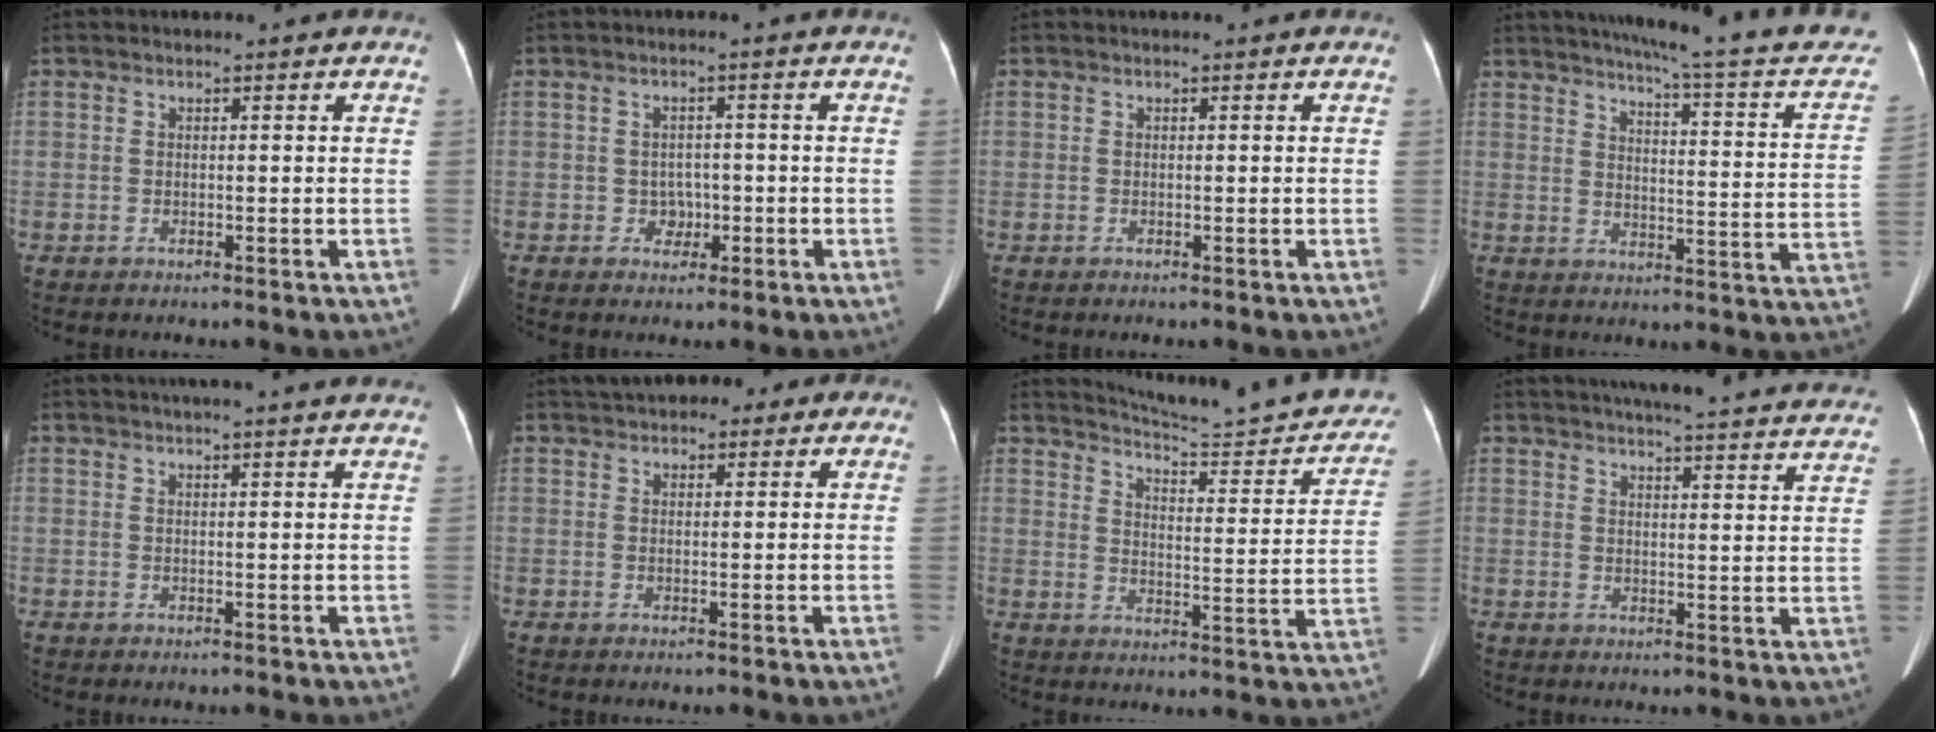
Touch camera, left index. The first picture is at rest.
{"total": 2.3, "force": [-0.8, 2.0, 0.9], "torque": [-0.007, 0.007, -0.009]}
{"total": 0.0}
{"total": 21.8, "force": [18.4, 1.2, 11.6], "torque": [-0.151, -0.037, 0.212]}
{"total": 10.0, "force": [8.7, 0.1, 4.8], "torque": [-0.067, 0.029, 0.096]}
{"total": 6.6, "force": [4.5, 3.7, 3.1], "torque": [-0.032, 0.038, 0.060]}
{"total": 21.5, "force": [19.8, 1.7, 8.1], "torque": [-0.103, -0.070, 0.241]}
{"total": 29.8, "force": [27.8, 2.7, 10.5], "torque": [-0.154, -0.053, 0.320]}